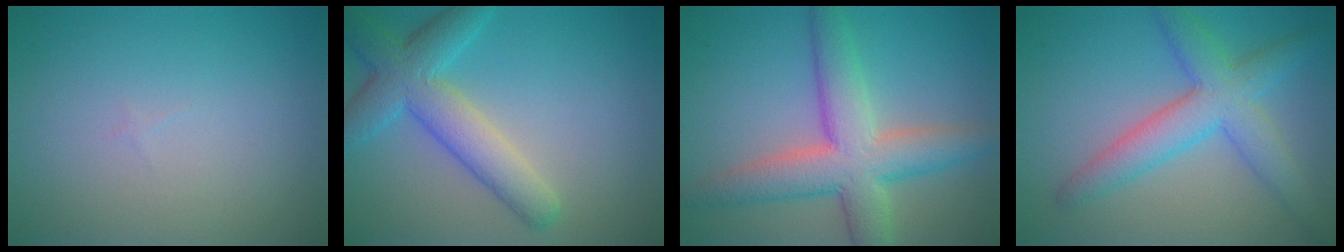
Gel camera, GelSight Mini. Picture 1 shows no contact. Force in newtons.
{"total": 5.8, "press": 5.8, "slide": 0.3}
{"total": 7.3, "press": 7.3, "slide": 0.4}
{"total": 5.5, "press": 5.5, "slide": 0.1}